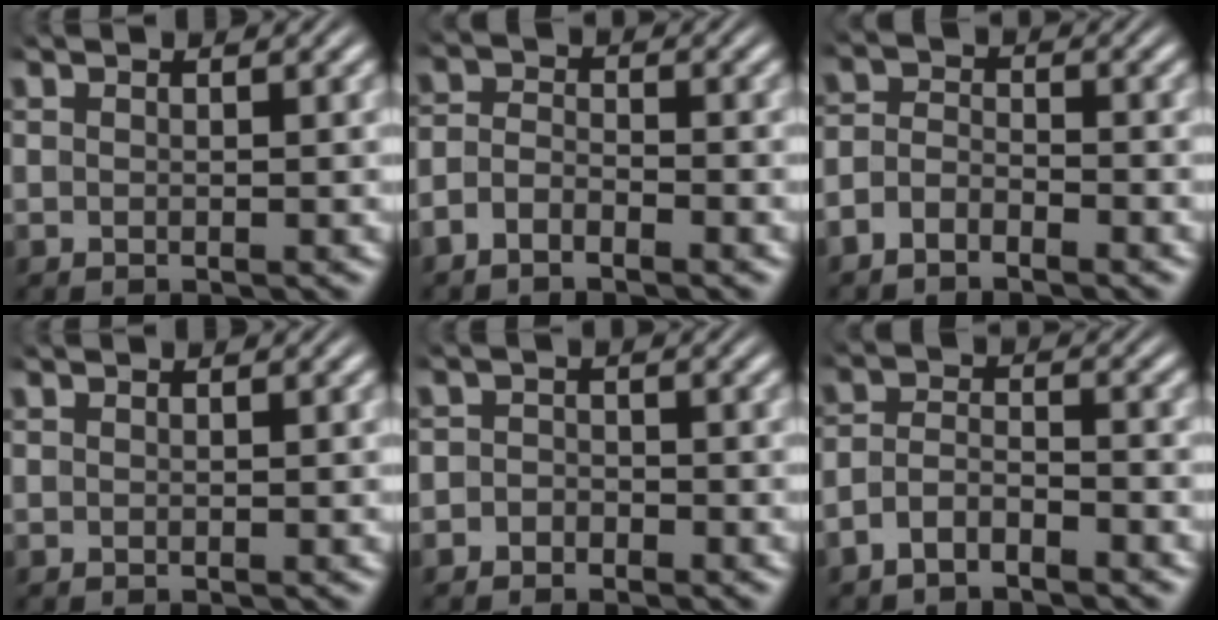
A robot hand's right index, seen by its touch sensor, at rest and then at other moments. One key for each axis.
{"total": 2.7, "fx": -2.2, "fy": 1.5, "fz": 0.8, "tx": -0.018, "ty": -0.010, "tz": -0.040}
{"total": 3.1, "fx": -2.4, "fy": 1.8, "fz": 0.7, "tx": -0.015, "ty": -0.012, "tz": -0.044}
{"total": 0.0}
{"total": 1.9, "fx": -1.6, "fy": 0.9, "fz": -0.3, "tx": 0.010, "ty": -0.012, "tz": -0.028}
{"total": 3.8, "fx": -2.9, "fy": 2.1, "fz": 1.3, "tx": -0.026, "ty": -0.010, "tz": -0.051}